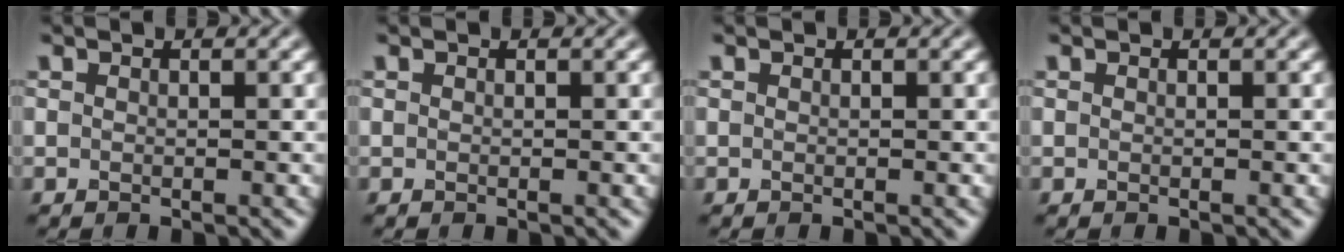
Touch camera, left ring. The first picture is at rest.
{"total": 0.0}
{"total": 0.0}
{"total": 0.0}